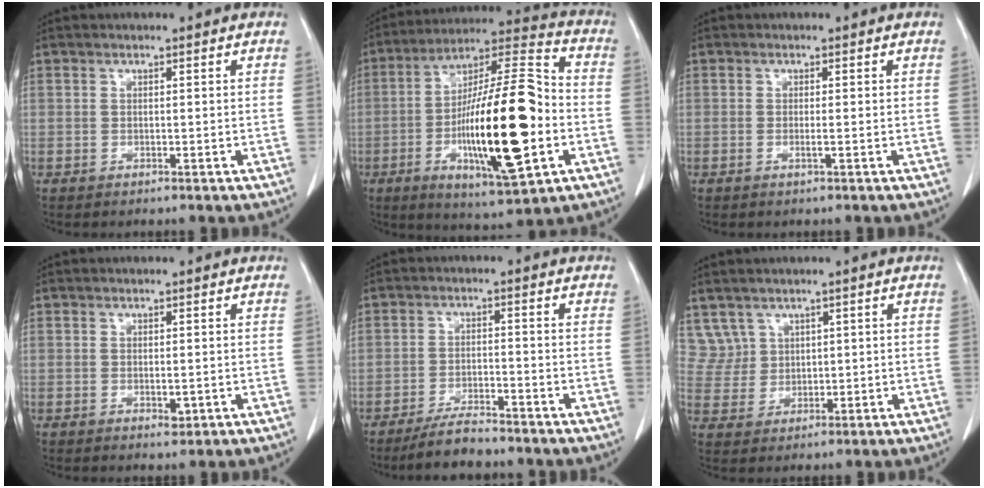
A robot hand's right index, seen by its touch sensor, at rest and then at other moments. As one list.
[{"total": 22.7, "force": [-4.9, 4.2, 21.8], "torque": [-0.381, 0.001, -0.075]}, {"total": 0.8, "force": [-0.2, -0.1, 0.7], "torque": [-0.013, 0.000, -0.002]}, {"total": 1.4, "force": [-0.3, 0.7, 1.2], "torque": [-0.017, -0.002, 0.002]}, {"total": 5.1, "force": [-4.6, 1.0, 2.1], "torque": [-0.038, -0.008, -0.082]}, {"total": 4.5, "force": [2.7, 3.6, -0.5], "torque": [0.020, 0.010, 0.060]}]